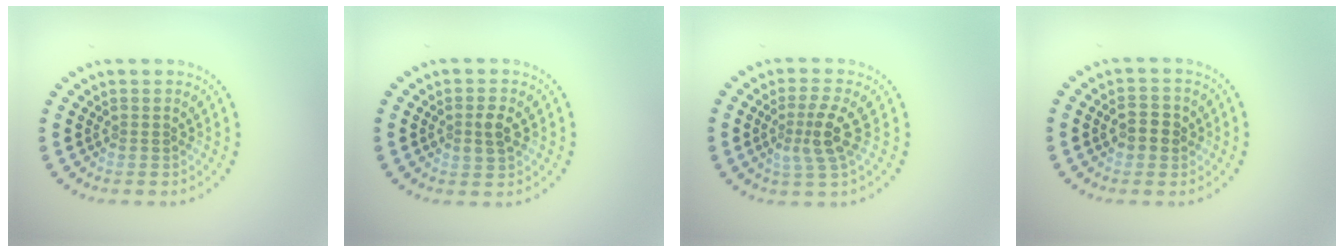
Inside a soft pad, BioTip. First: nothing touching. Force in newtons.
{"total": 1.9, "press": 1.9, "slide": 0.2}
{"total": 2.9, "press": 2.6, "slide": 1.4}
{"total": 2.4, "press": 2.3, "slide": 0.3}